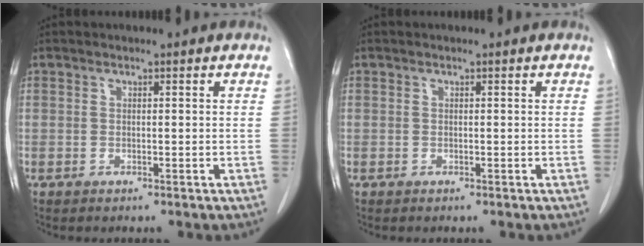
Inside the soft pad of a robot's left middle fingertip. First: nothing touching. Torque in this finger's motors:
{"motor_torque": [-0.05, 0.06, 0.04, 0.01]}